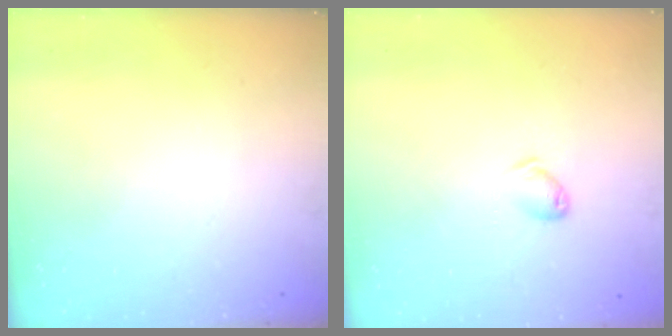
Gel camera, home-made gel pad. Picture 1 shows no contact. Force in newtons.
{"total": 3.6, "press": 3.5, "slide": 0.6}